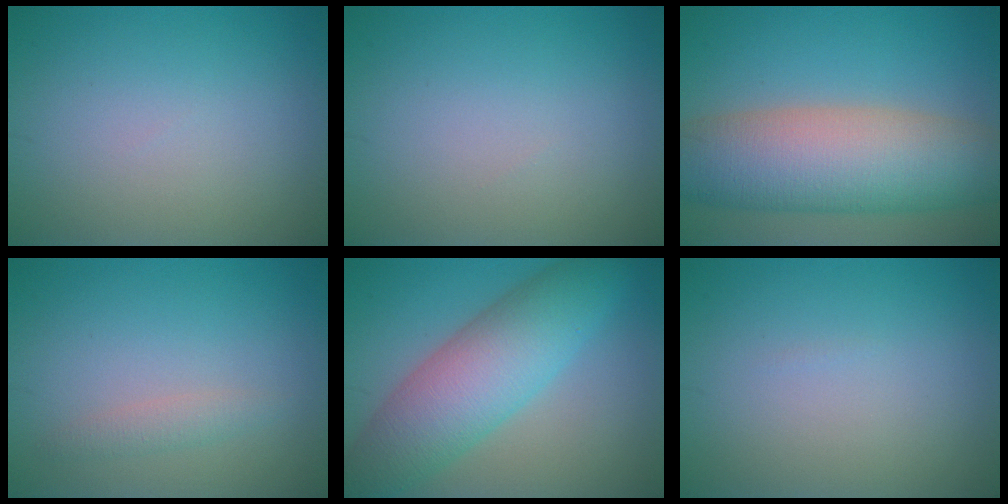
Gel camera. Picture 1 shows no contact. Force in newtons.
{"total": 0.0}
{"total": 11.0, "press": 10.9, "slide": 0.8}
{"total": 1.3, "press": 1.3, "slide": 0.1}
{"total": 8.4, "press": 8.4, "slide": 0.3}
{"total": 0.0}